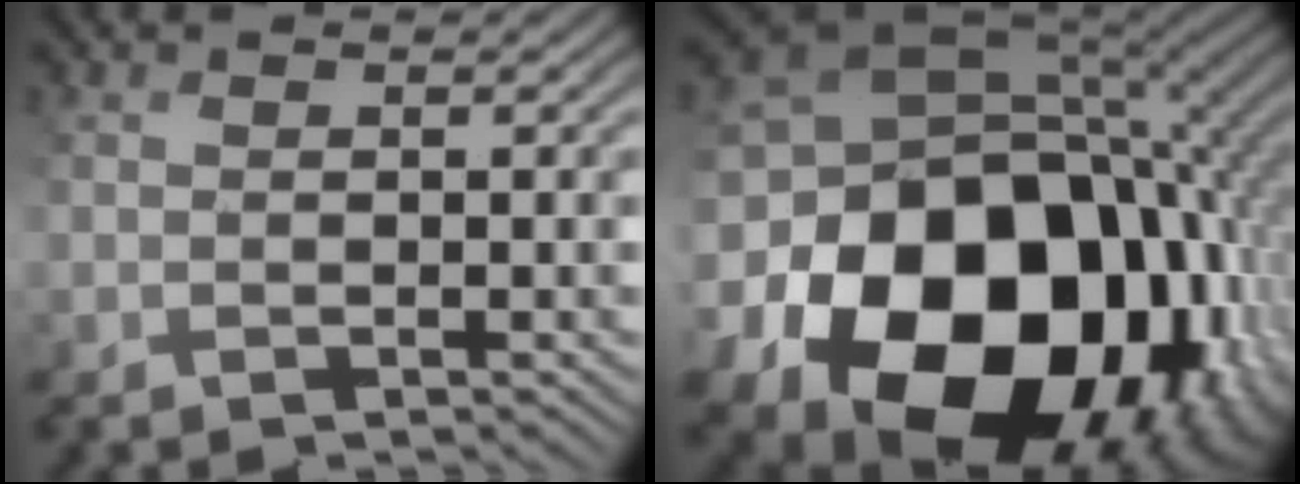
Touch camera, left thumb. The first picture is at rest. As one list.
[{"total": 21.2, "force": [-4.5, 16.4, 12.7], "torque": [-0.296, -0.038, -0.042]}]